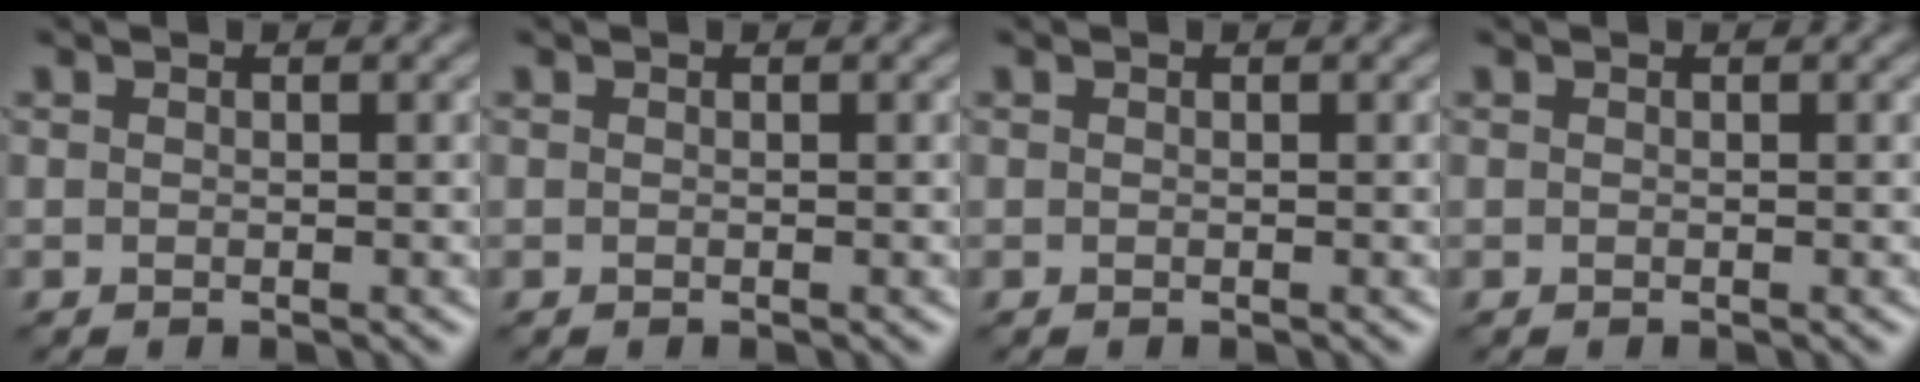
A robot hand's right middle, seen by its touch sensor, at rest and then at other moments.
{"total": 0.0}
{"total": 0.0}
{"total": 0.0}